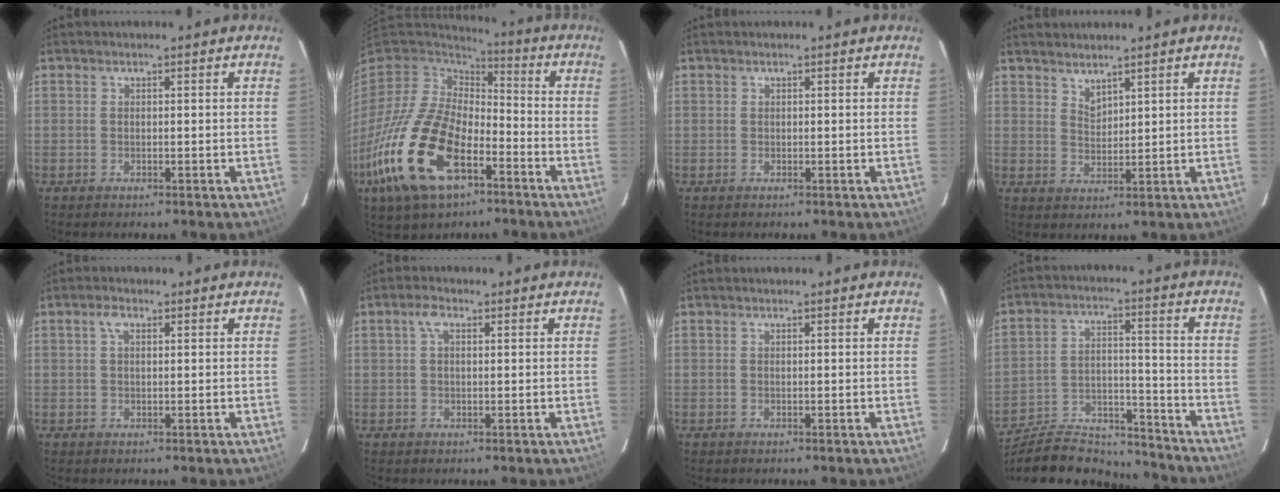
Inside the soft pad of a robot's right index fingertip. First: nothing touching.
{"total": 24.1, "force": [-10.7, 12.8, 17.4], "torque": [-0.393, -0.037, -0.197]}
{"total": 0.6, "force": [0.0, 0.5, -0.1], "torque": [0.004, 0.003, 0.000]}
{"total": 3.1, "force": [2.8, 0.7, 0.9], "torque": [-0.013, 0.000, 0.051]}
{"total": 1.9, "force": [0.8, 1.0, 1.5], "torque": [-0.029, 0.008, 0.012]}
{"total": 2.4, "force": [0.8, 1.2, 1.9], "torque": [-0.039, 0.010, 0.013]}
{"total": 0.0}
{"total": 19.5, "force": [-17.6, 5.9, 5.9], "torque": [-0.119, 0.028, -0.262]}